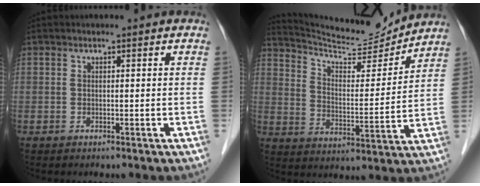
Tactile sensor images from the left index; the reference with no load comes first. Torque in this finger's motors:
{"motor_torque": [0.60, -1.32, 0.08, 0.00]}